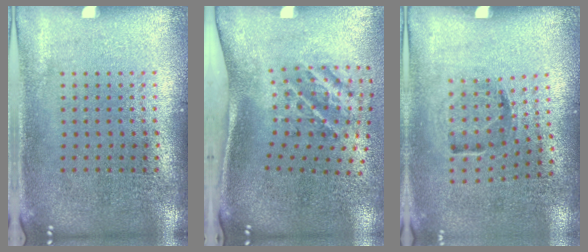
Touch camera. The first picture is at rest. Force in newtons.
{"total": 2.3, "press": 1.3, "slide": 1.9}
{"total": 1.1, "press": 0.8, "slide": 0.8}